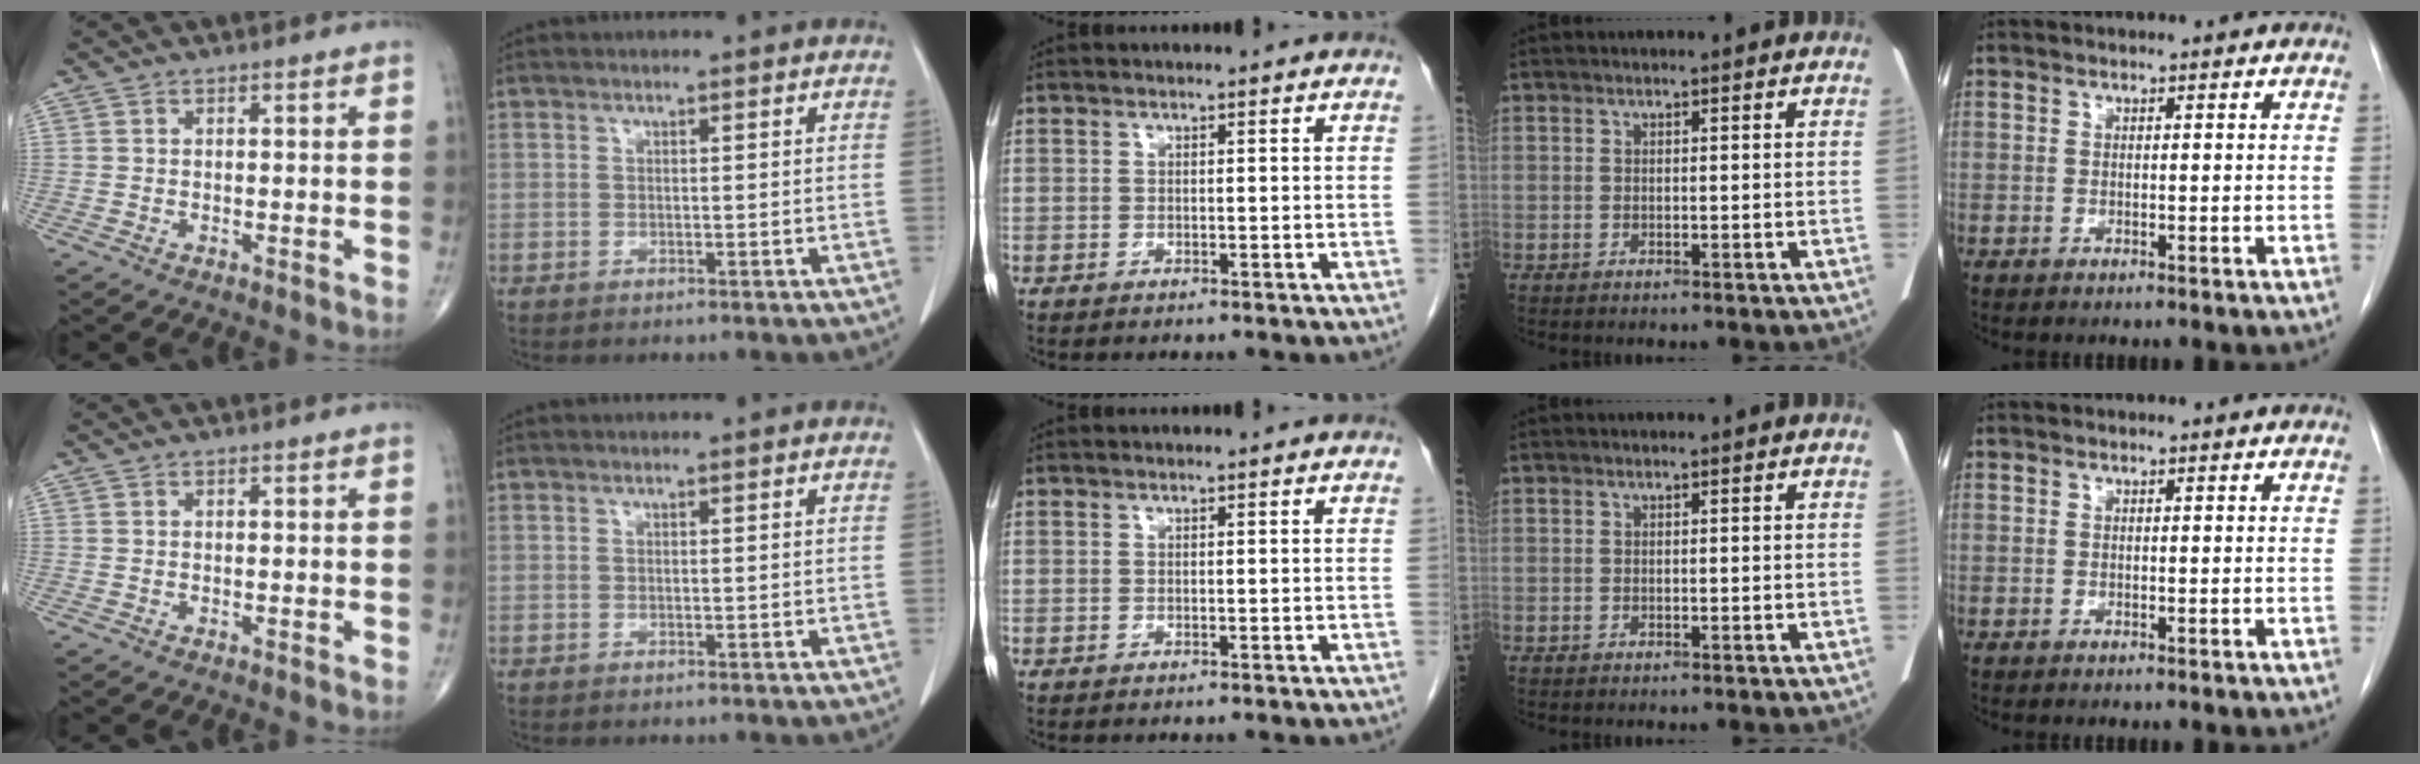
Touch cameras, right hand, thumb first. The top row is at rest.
{}